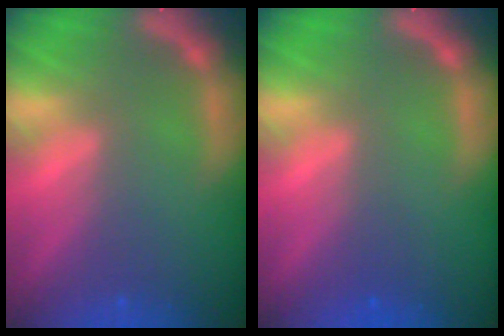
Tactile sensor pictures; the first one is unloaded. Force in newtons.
{"total": 0.9}